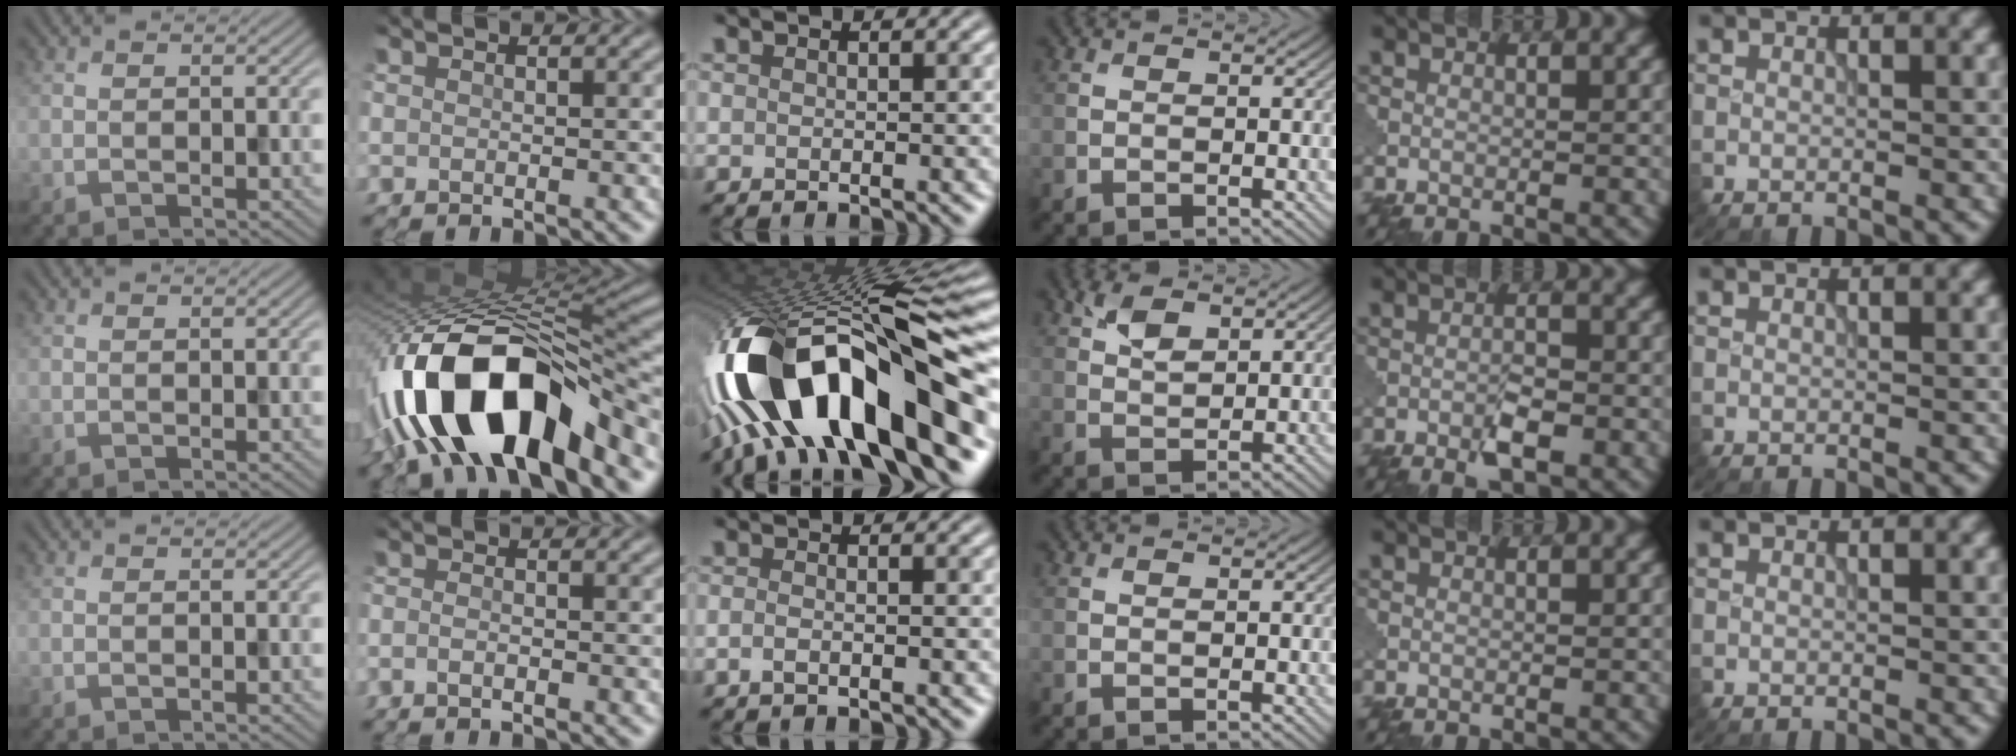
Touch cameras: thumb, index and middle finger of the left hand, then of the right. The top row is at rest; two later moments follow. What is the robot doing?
{"motion": "disassemble", "object": "puzzle pieces"}